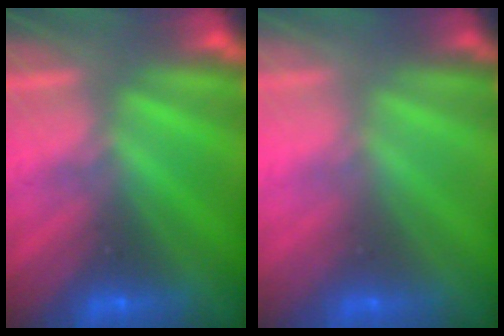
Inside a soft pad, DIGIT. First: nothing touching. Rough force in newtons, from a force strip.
{"total": 3.2}